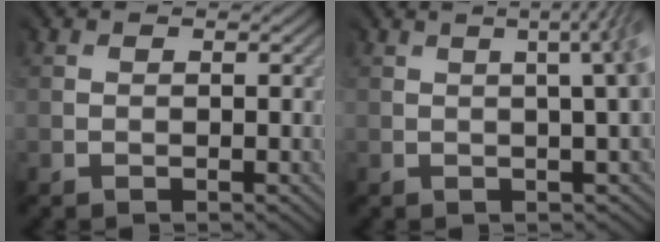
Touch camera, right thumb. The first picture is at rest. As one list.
[{"total": 5.9, "force": [1.0, 1.7, 5.6], "torque": [-0.032, 0.041, -0.010]}]